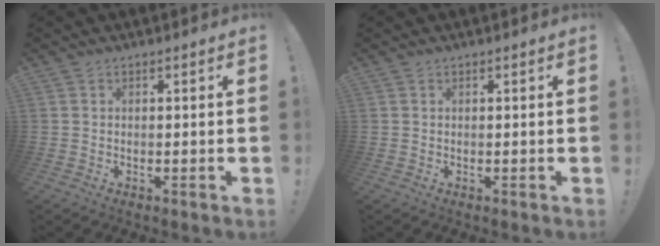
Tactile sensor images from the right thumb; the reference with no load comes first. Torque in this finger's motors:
{"motor_torque": [0.00, 0.00, -0.01, -0.01, 0.00]}